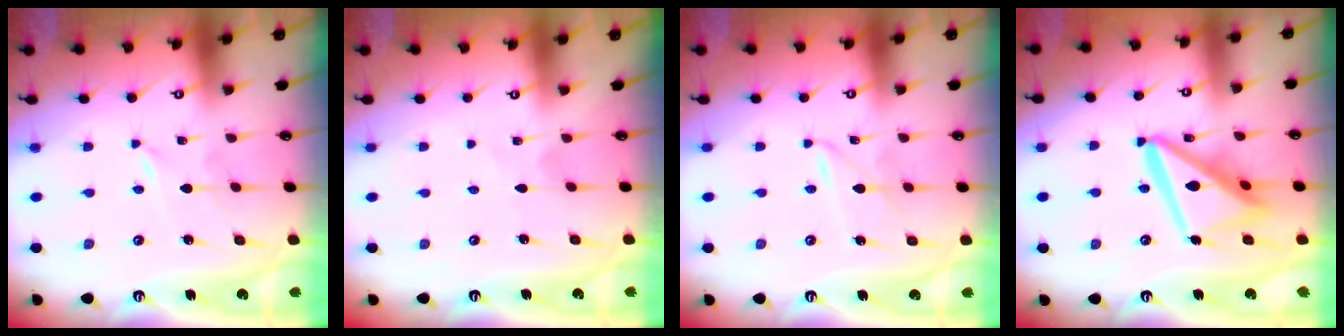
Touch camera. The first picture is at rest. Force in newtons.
{"total": 1.4, "press": 1.4, "slide": 0.2}
{"total": 2.2, "press": 2.2, "slide": 0.1}
{"total": 17.0, "press": 16.9, "slide": 2.1}